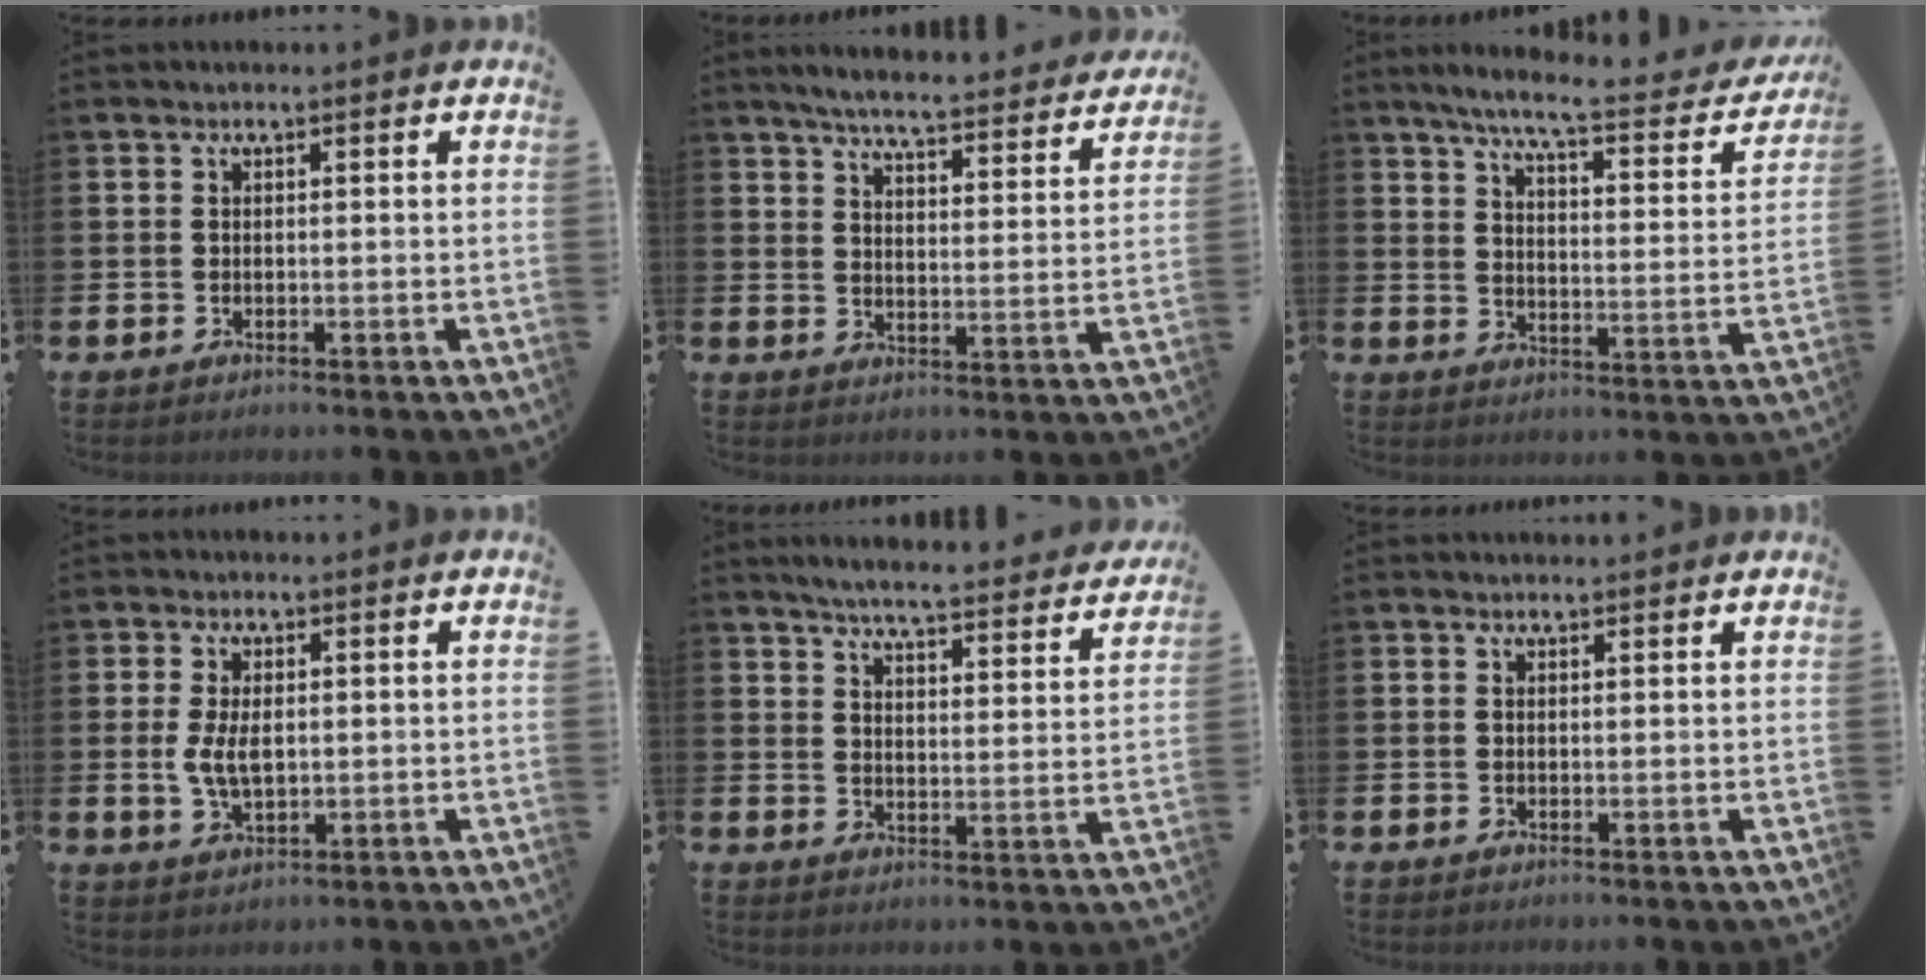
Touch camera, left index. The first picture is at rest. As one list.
[{"total": 5.7, "force": [5.3, 0.1, 1.9], "torque": [-0.046, -0.046, 0.086]}, {"total": 7.0, "force": [6.0, 0.6, 3.6], "torque": [-0.093, -0.044, 0.095]}, {"total": 4.4, "force": [0.4, 2.3, 3.7], "torque": [-0.064, 0.004, 0.004]}, {"total": 5.4, "force": [5.2, 0.1, 1.6], "torque": [-0.049, -0.040, 0.085]}, {"total": 0.6, "force": [0.6, 0.0, 0.1], "torque": [0.007, -0.003, 0.009]}]